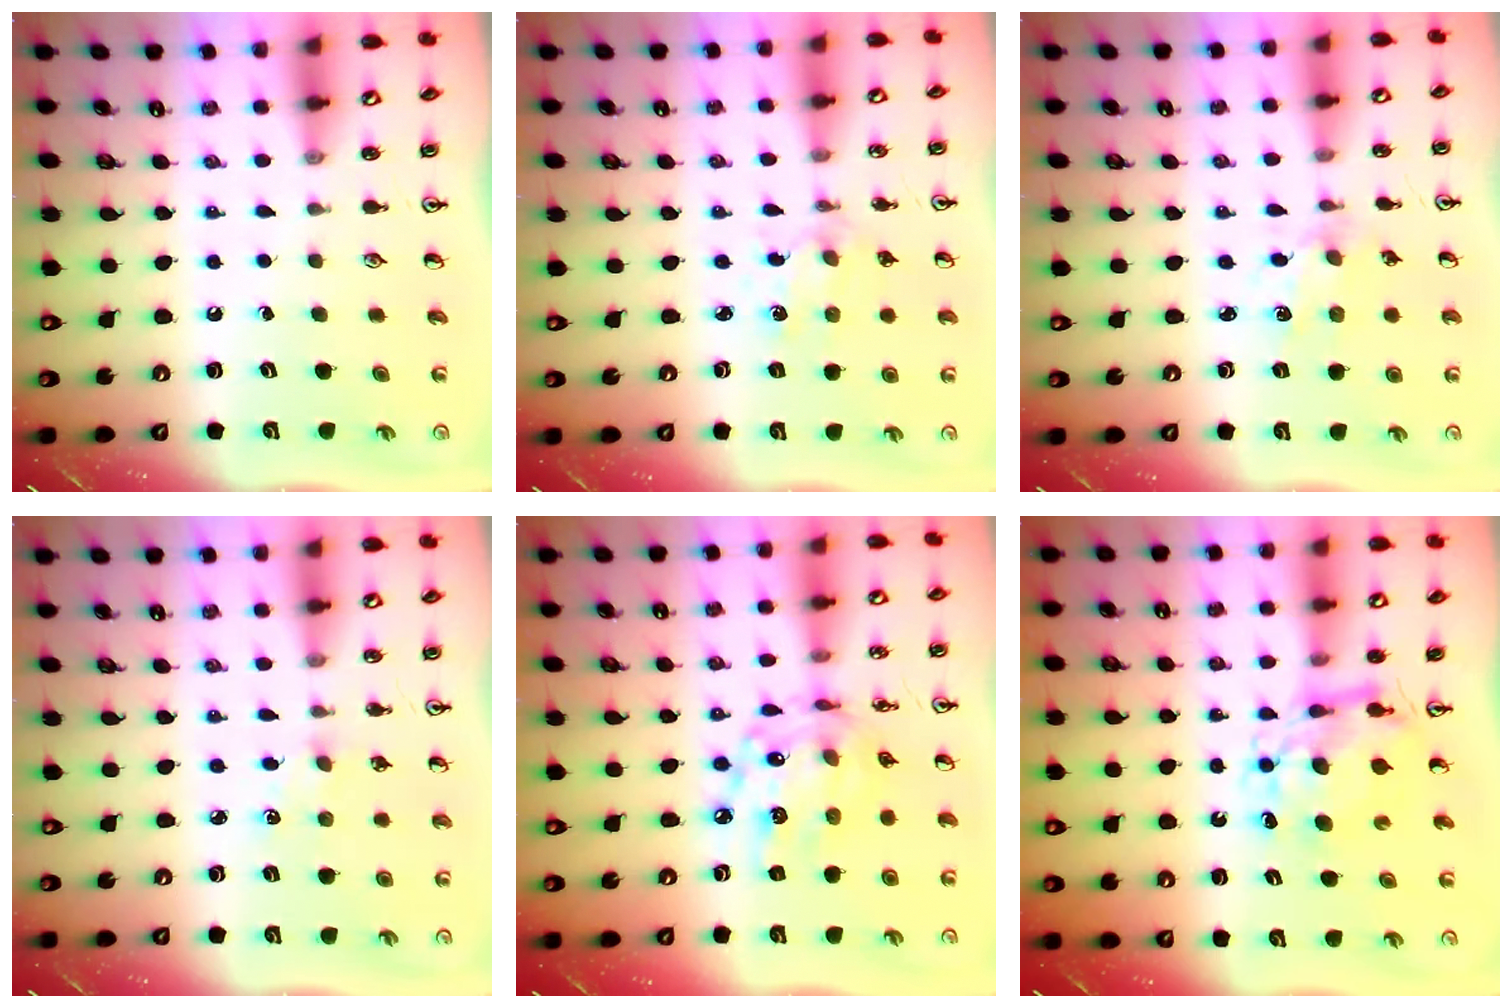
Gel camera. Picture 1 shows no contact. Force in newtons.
{"total": 2.1, "press": 2.1, "slide": 0.4}
{"total": 2.0, "press": 2.0, "slide": 0.3}
{"total": 3.1, "press": 3.1, "slide": 0.3}
{"total": 15.5, "press": 15.4, "slide": 0.9}
{"total": 8.8, "press": 8.8, "slide": 0.9}